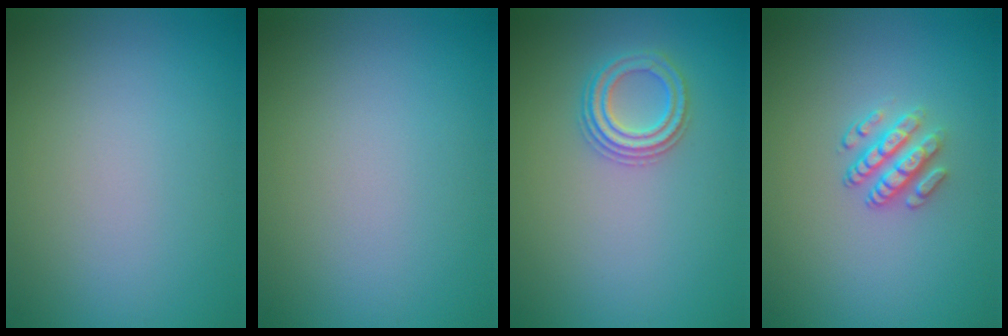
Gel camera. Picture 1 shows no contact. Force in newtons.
{"total": 0.0}
{"total": 2.5, "press": 2.4, "slide": 0.4}
{"total": 2.8, "press": 2.4, "slide": 1.5}